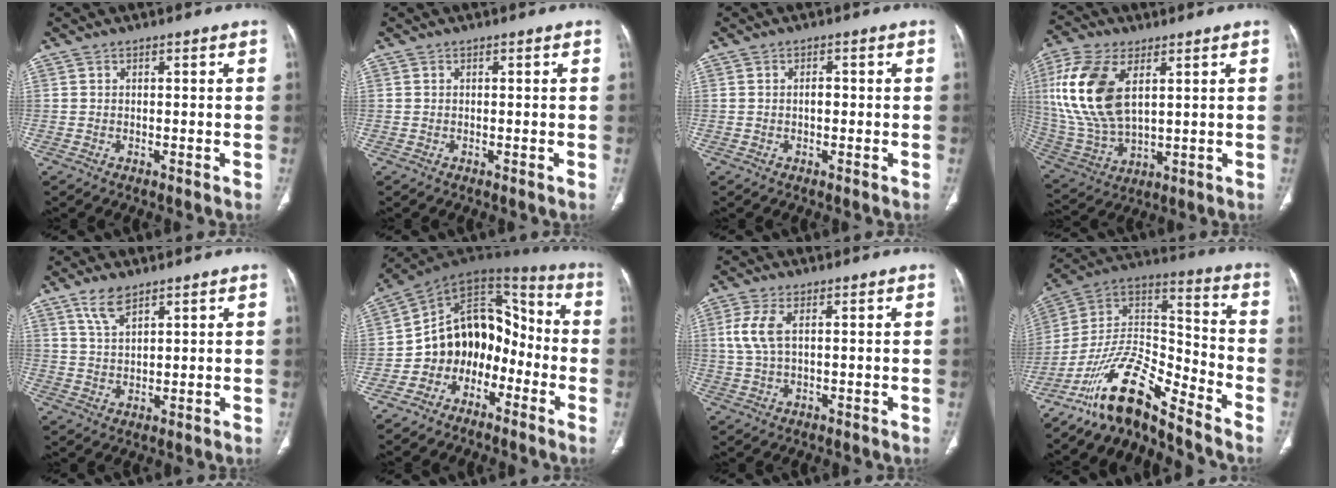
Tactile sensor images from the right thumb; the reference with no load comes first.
{"total": 0.0}
{"total": 1.4, "force": [0.0, 0.9, 1.1], "torque": [-0.019, 0.005, 0.000]}
{"total": 17.7, "force": [5.1, 9.4, 14.1], "torque": [-0.305, -0.011, 0.107]}
{"total": 5.2, "force": [3.6, 2.2, 3.1], "torque": [-0.057, -0.018, 0.075]}
{"total": 14.6, "force": [-5.0, 11.1, 8.1], "torque": [-0.074, 0.099, -0.094]}
{"total": 5.6, "force": [1.5, 2.5, 4.9], "torque": [-0.128, 0.003, 0.034]}
{"total": 14.6, "force": [-12.3, 3.1, 7.2], "torque": [-0.133, 0.106, -0.231]}